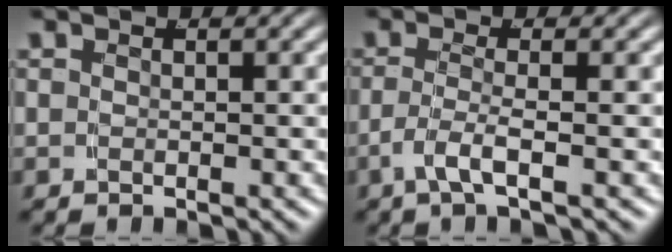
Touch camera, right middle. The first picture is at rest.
{"total": 2.3, "force": [-1.1, 0.0, 2.0], "torque": [-0.045, -0.008, -0.019]}